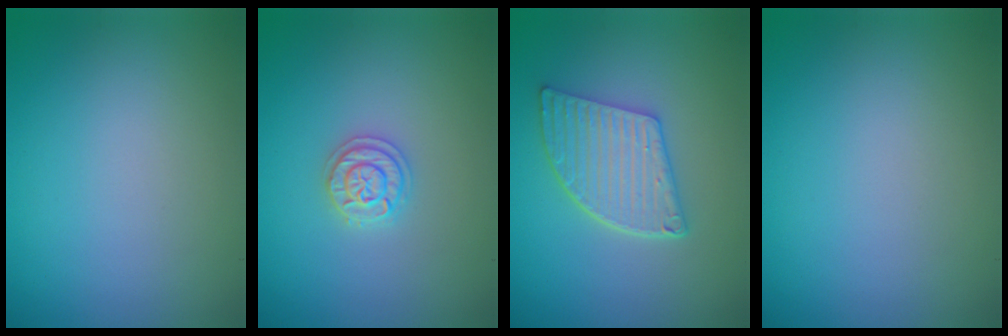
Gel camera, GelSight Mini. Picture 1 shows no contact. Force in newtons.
{"total": 2.0, "press": 2.0, "slide": 0.3}
{"total": 5.1, "press": 4.2, "slide": 3.0}
{"total": 0.0}